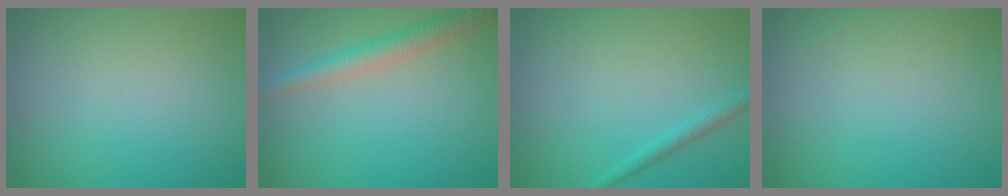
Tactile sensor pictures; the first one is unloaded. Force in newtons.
{"total": 2.9, "press": 2.9, "slide": 0.1}
{"total": 1.3, "press": 1.3, "slide": 0.1}
{"total": 0.0}